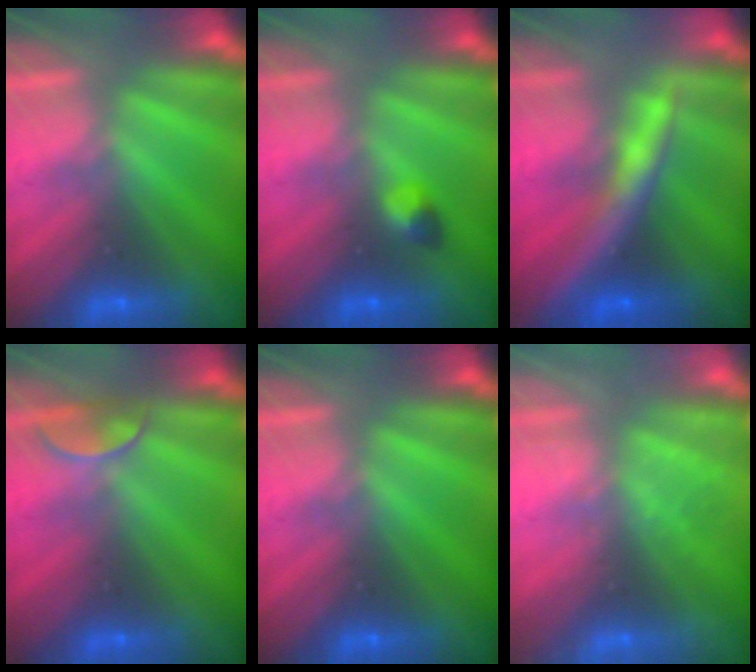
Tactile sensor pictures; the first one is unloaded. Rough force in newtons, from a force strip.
{"total": 2.6}
{"total": 13.7}
{"total": 2.4}
{"total": 0.0}
{"total": 2.3}